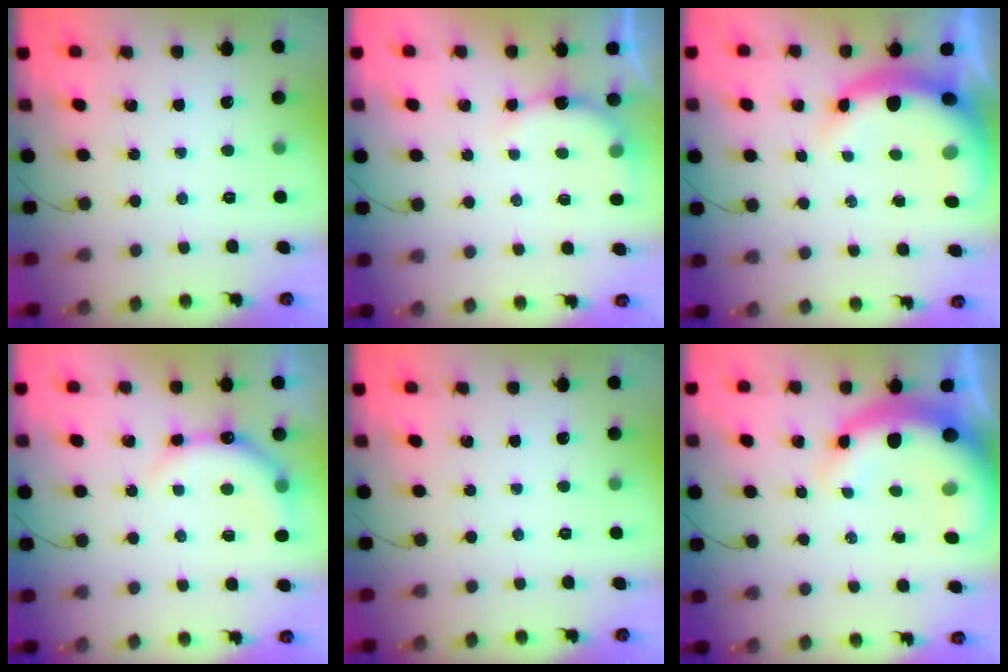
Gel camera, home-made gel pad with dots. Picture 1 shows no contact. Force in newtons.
{"total": 6.0, "press": 6.0, "slide": 0.5}
{"total": 11.5, "press": 11.1, "slide": 2.7}
{"total": 8.3, "press": 8.3, "slide": 0.3}
{"total": 0.0}
{"total": 13.9, "press": 13.7, "slide": 2.7}